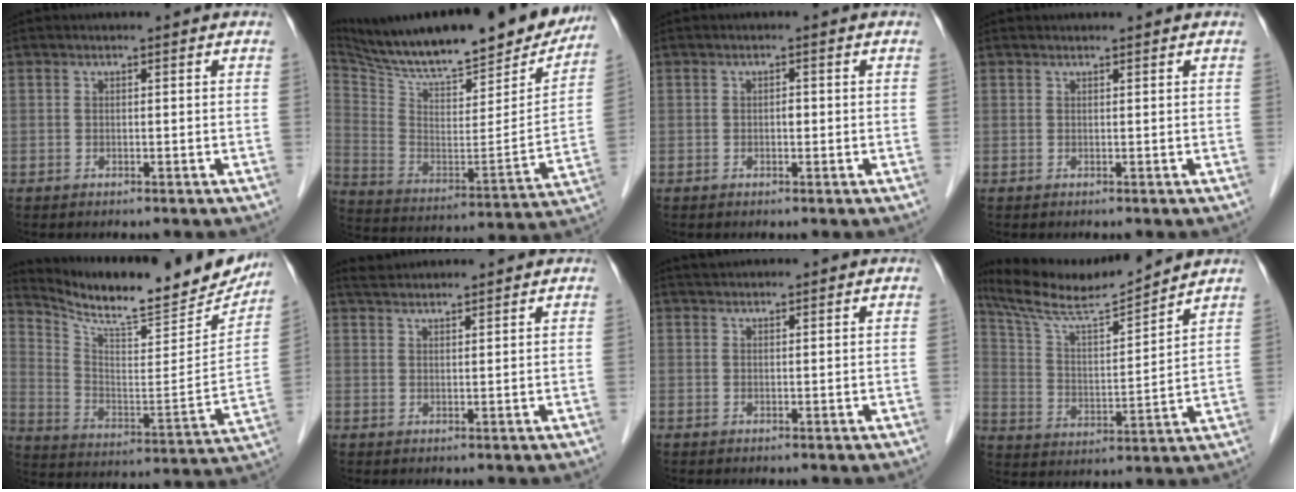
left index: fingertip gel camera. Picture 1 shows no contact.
{"total": 29.0, "force": [25.1, 5.9, 13.3], "torque": [-0.232, -0.041, 0.362]}
{"total": 1.1, "force": [-0.2, 0.6, 0.9], "torque": [-0.013, 0.003, -0.004]}
{"total": 0.7, "force": [0.7, 0.0, 0.1], "torque": [-0.005, 0.010, 0.015]}
{"total": 22.4, "force": [20.4, 3.6, 8.4], "torque": [-0.140, -0.053, 0.297]}
{"total": 5.0, "force": [4.8, 0.1, 1.4], "torque": [-0.026, 0.033, 0.082]}
{"total": 2.1, "force": [2.0, 0.2, 0.5], "torque": [-0.010, 0.022, 0.037]}
{"total": 13.1, "force": [12.2, 0.0, 4.9], "torque": [-0.099, 0.007, 0.219]}